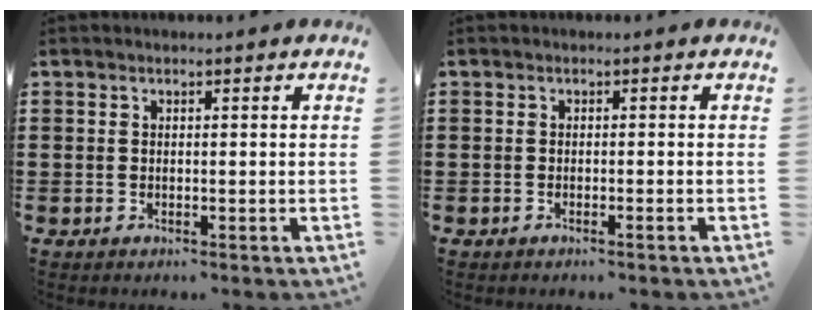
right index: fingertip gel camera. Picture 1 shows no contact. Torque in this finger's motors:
{"motor_torque": [-0.26, 0.11, 0.05, 0.00]}